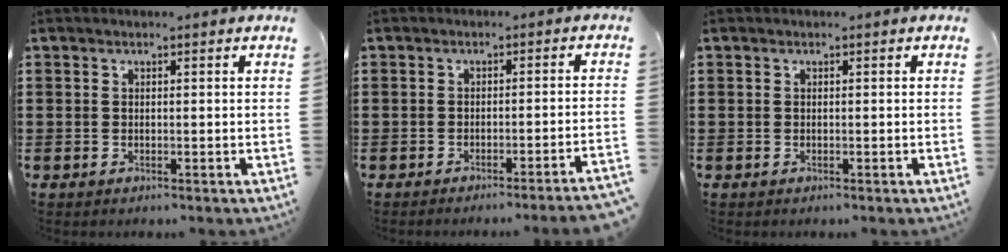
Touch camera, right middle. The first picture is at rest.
{"total": 2.2, "force": [-1.8, -0.7, 1.0], "torque": [-0.018, -0.003, -0.037]}
{"total": 0.0}